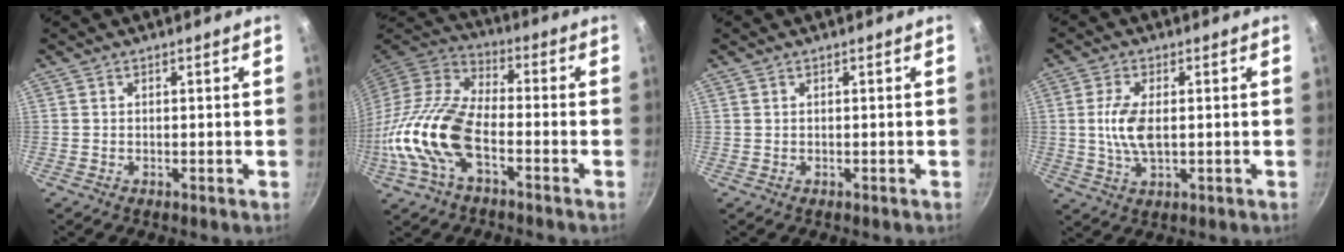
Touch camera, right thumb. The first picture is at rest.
{"total": 17.5, "force": [-5.6, 8.9, 13.9], "torque": [-0.270, 0.039, -0.125]}
{"total": 0.0}
{"total": 7.1, "force": [0.3, 3.4, 6.2], "torque": [-0.128, -0.001, 0.004]}